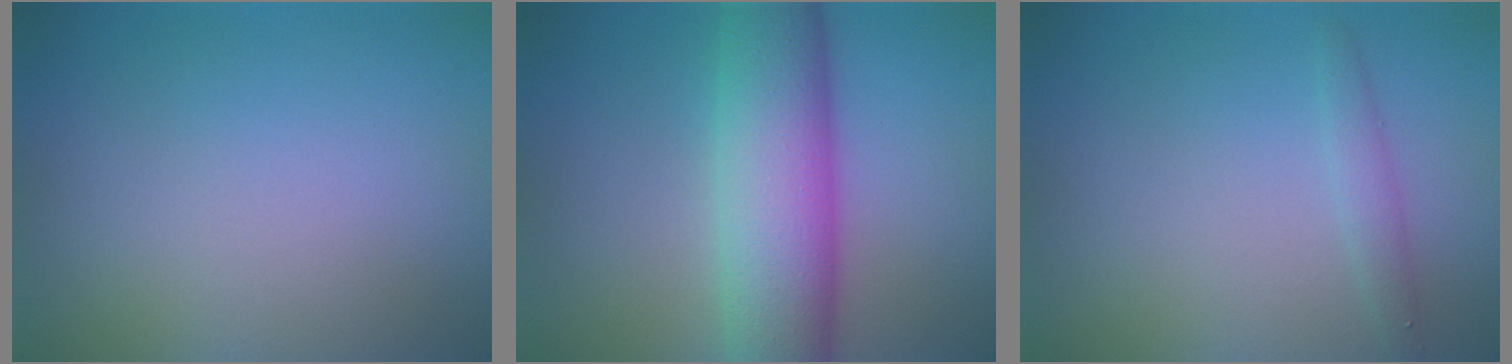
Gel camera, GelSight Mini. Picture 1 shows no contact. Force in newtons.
{"total": 9.4, "press": 9.4, "slide": 0.4}
{"total": 1.3, "press": 1.3, "slide": 0.0}